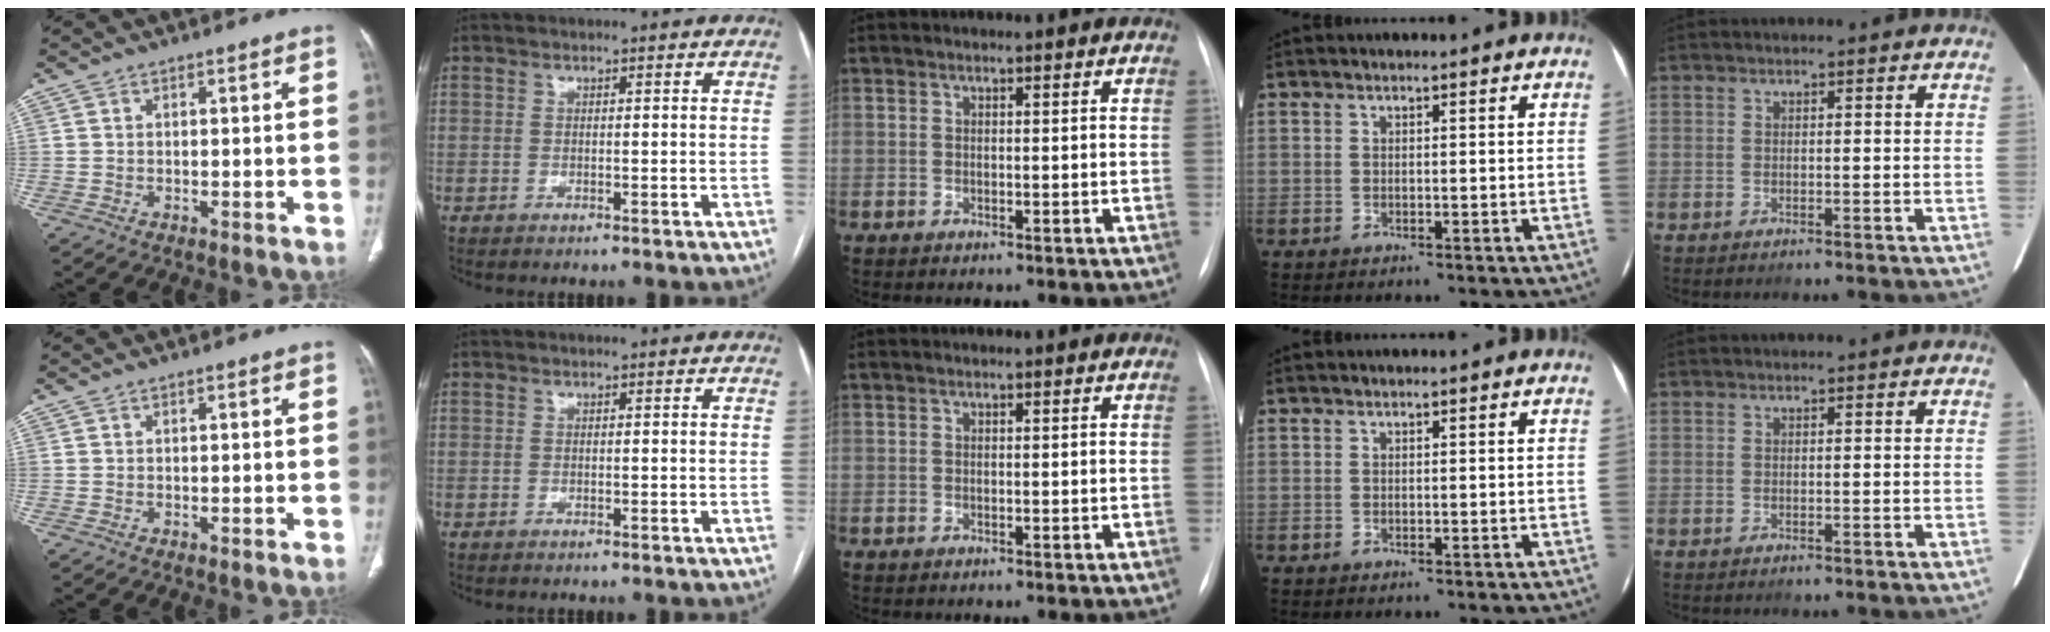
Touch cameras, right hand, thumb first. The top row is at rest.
{}